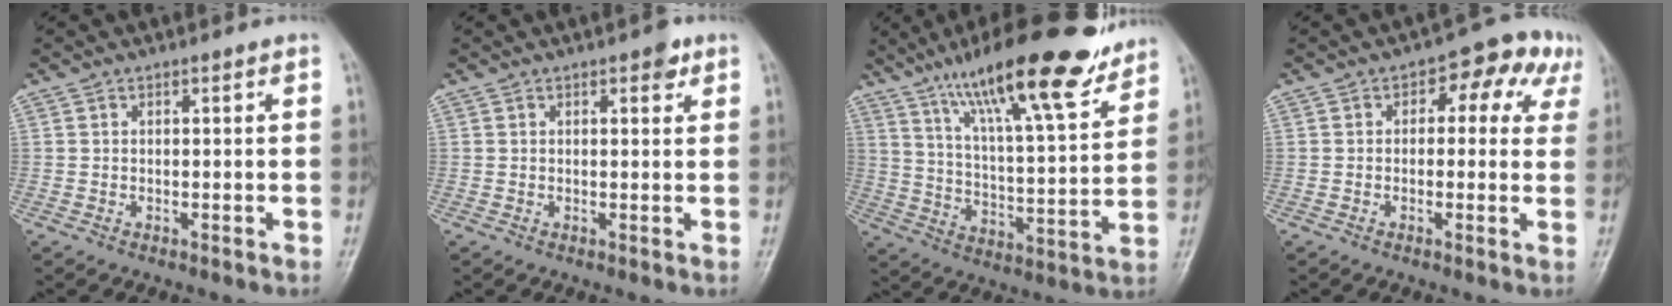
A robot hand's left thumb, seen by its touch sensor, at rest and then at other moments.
{"total": 2.3, "force": [1.3, 1.1, 1.6], "torque": [-0.014, -0.003, 0.014]}
{"total": 21.7, "force": [15.1, 4.5, 14.9], "torque": [-0.216, -0.056, 0.248]}
{"total": 8.4, "force": [2.9, 5.4, 5.7], "torque": [-0.015, 0.018, 0.023]}